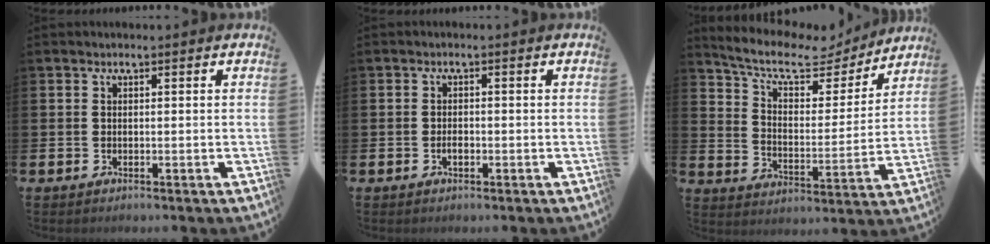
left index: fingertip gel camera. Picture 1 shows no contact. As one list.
[{"total": 1.3, "force": [-0.5, 0.7, 1.0], "torque": [-0.019, 0.001, -0.011]}, {"total": 8.9, "force": [7.7, 2.9, 3.3], "torque": [-0.092, -0.051, 0.130]}]